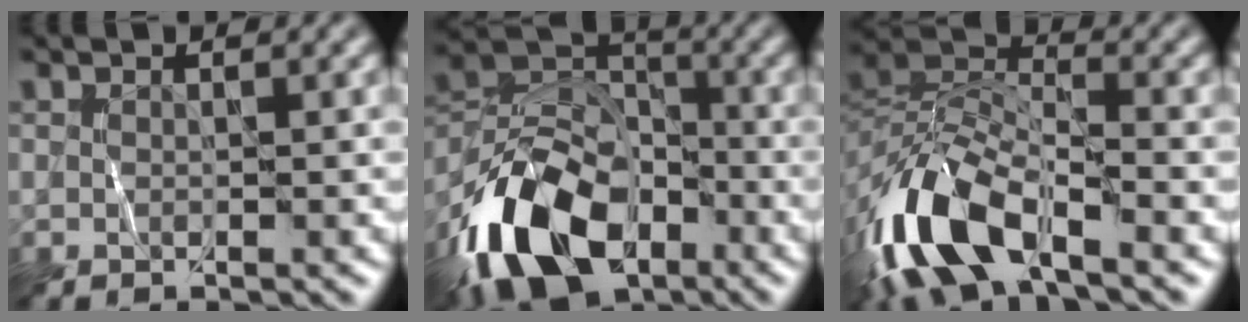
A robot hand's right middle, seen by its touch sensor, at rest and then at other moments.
{"total": 12.7, "force": [-6.9, 7.7, 7.4], "torque": [-0.147, -0.004, -0.139]}
{"total": 9.7, "force": [-5.5, 4.4, 6.7], "torque": [-0.141, 0.004, -0.118]}